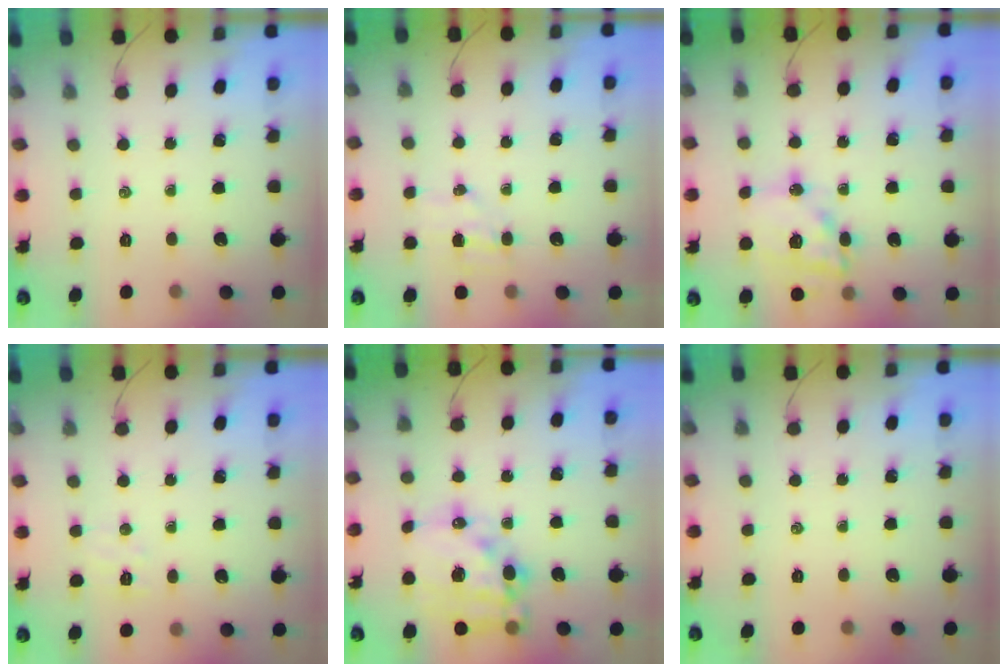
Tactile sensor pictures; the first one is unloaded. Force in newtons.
{"total": 5.6, "press": 5.5, "slide": 1.2}
{"total": 15.6, "press": 15.2, "slide": 3.7}
{"total": 5.0, "press": 4.8, "slide": 1.2}
{"total": 17.8, "press": 17.4, "slide": 3.8}
{"total": 0.0}